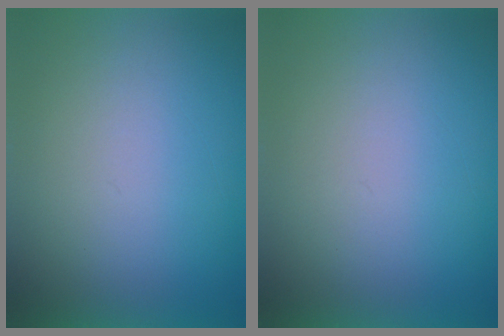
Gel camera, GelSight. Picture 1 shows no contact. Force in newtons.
{"total": 1.1}